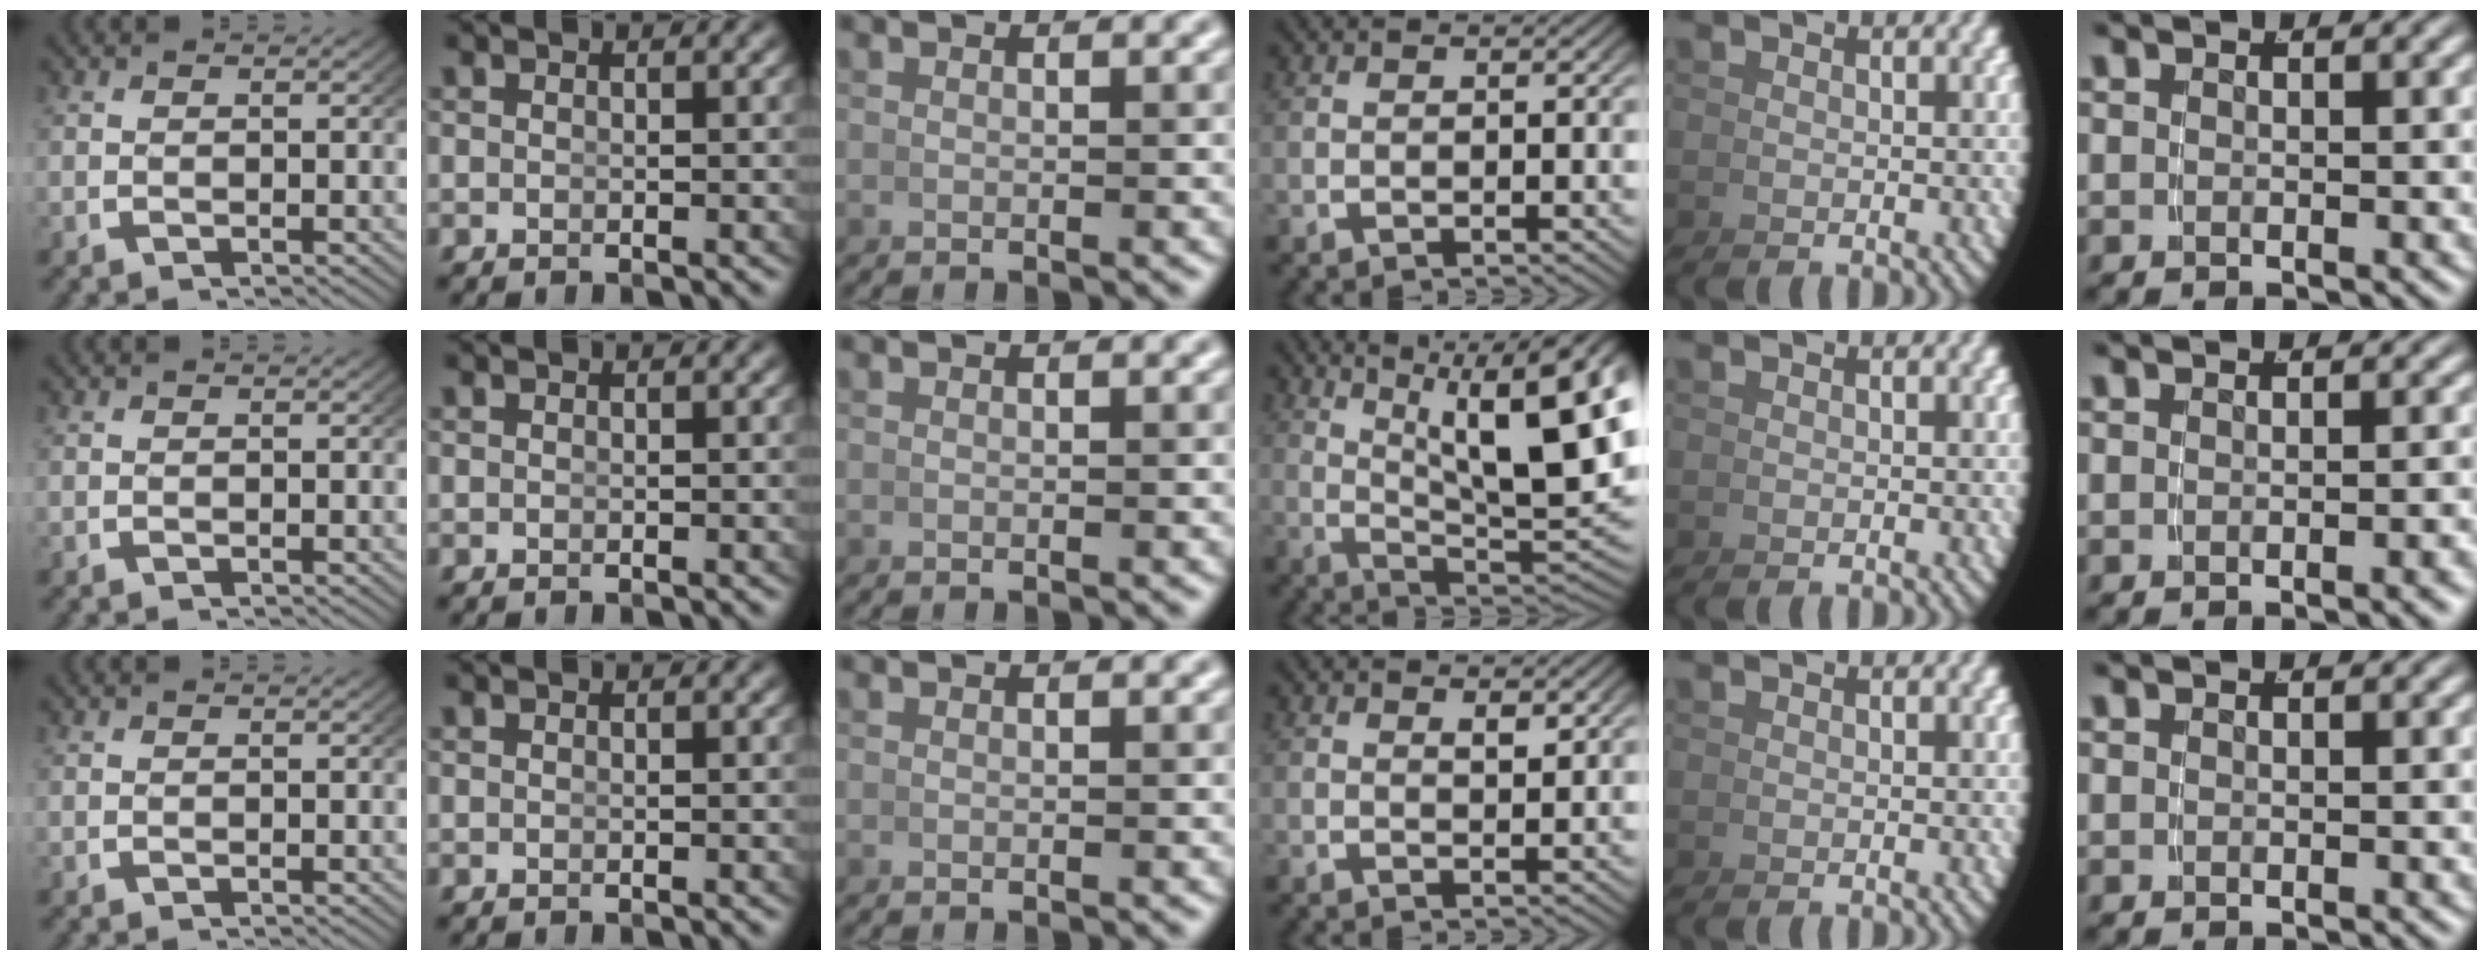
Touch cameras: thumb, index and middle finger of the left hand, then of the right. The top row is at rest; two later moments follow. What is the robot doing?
{"motion": "lift_and_place", "object": "cup"}